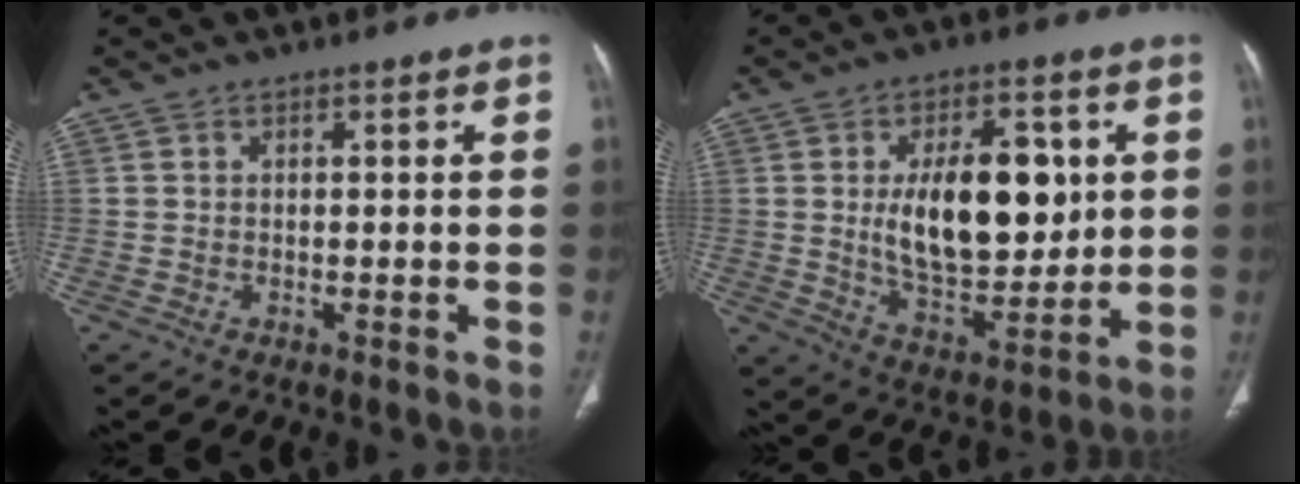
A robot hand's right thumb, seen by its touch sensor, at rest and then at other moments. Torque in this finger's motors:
{"motor_torque": [1.41, 1.61, 1.10, 0.13, 0.19]}